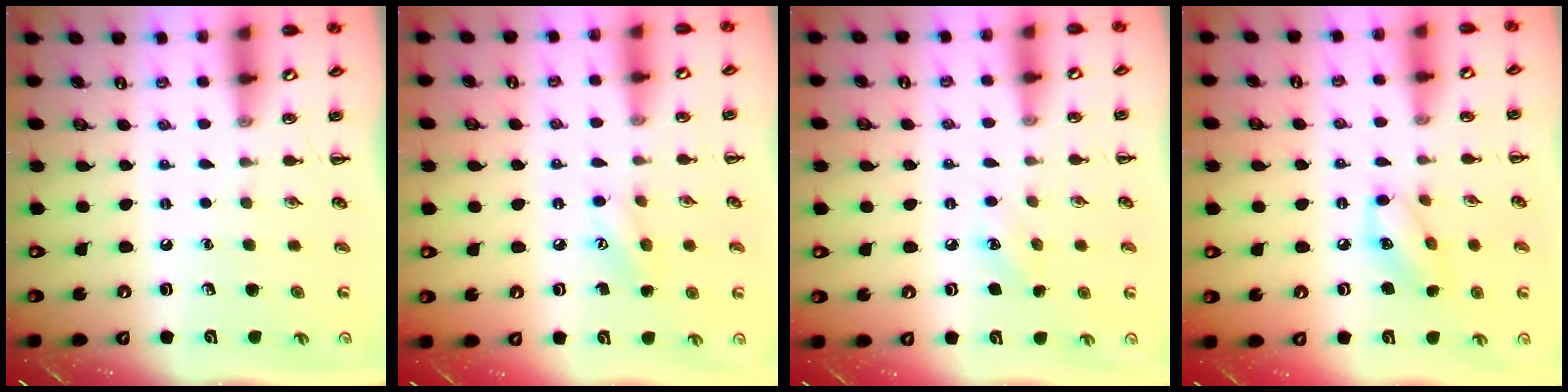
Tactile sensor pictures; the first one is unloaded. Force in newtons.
{"total": 6.5, "press": 6.4, "slide": 1.5}
{"total": 5.9, "press": 5.6, "slide": 1.7}
{"total": 8.3, "press": 8.3, "slide": 0.4}